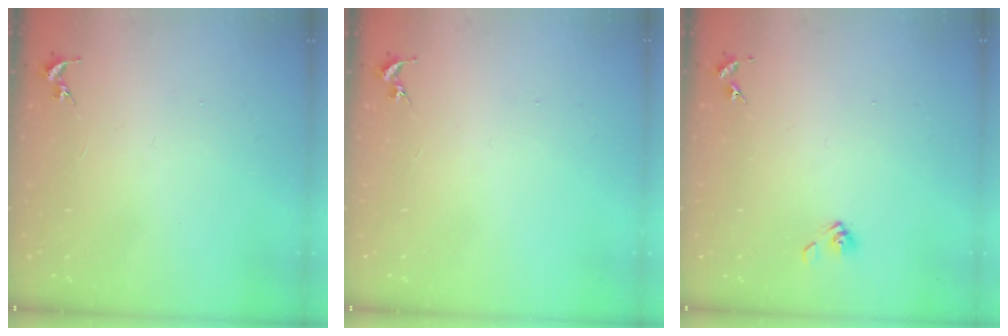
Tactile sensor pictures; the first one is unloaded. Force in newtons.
{"total": 0.0}
{"total": 5.4, "press": 4.9, "slide": 2.3}